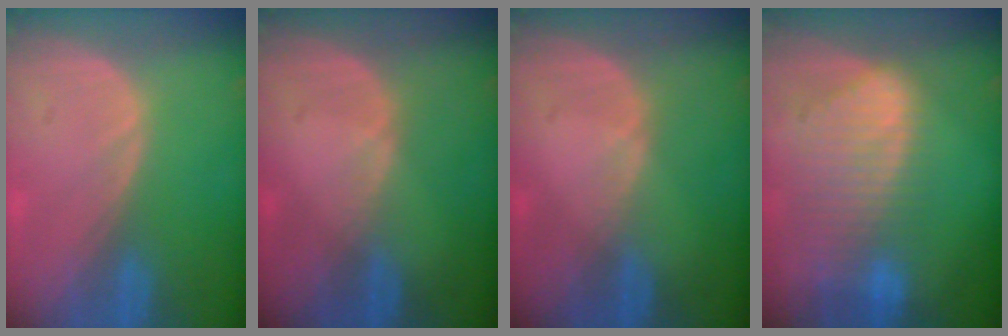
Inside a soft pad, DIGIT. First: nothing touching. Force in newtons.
{"total": 0.7, "press": 0.5, "slide": 0.5}
{"total": 0.7, "press": 0.5, "slide": 0.5}
{"total": 9.3, "press": 8.1, "slide": 4.4}